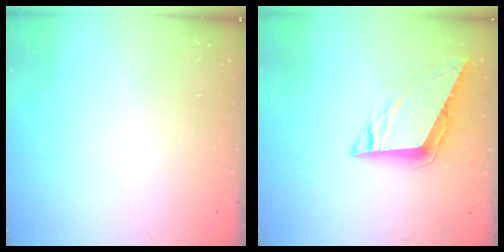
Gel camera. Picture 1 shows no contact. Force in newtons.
{"total": 8.4, "press": 8.4, "slide": 0.9}